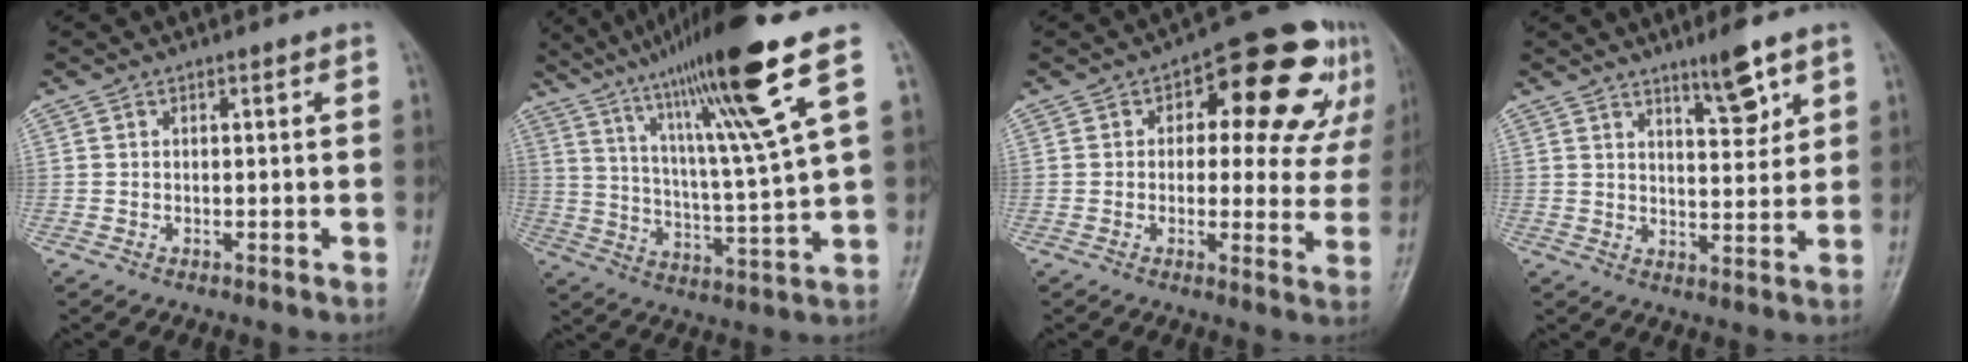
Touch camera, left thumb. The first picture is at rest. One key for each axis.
{"total": 20.2, "fx": 11.5, "fy": 0.5, "fz": 16.5, "tx": -0.265, "ty": -0.043, "tz": 0.193}
{"total": 16.9, "fx": 6.1, "fy": 8.8, "fz": 13.1, "tx": -0.107, "ty": 0.008, "tz": 0.070}
{"total": 6.5, "fx": 4.4, "fy": 1.4, "fz": 4.7, "tx": -0.062, "ty": -0.034, "tz": 0.070}